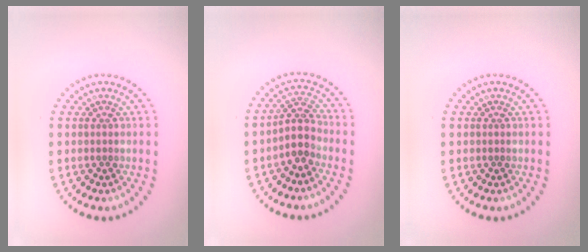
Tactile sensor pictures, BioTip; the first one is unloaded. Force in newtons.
{"total": 2.7, "press": 2.3, "slide": 1.6}
{"total": 0.0}